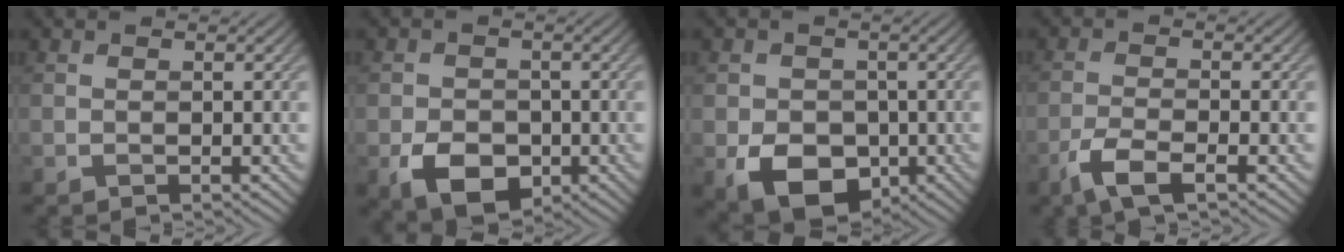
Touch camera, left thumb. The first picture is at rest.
{"total": 5.8, "force": [-2.3, 4.2, 3.3], "torque": [-0.063, -0.014, -0.043]}
{"total": 7.3, "force": [-2.4, 5.5, 4.1], "torque": [-0.080, -0.021, -0.045]}
{"total": 4.4, "force": [-2.8, 1.0, 3.3], "torque": [-0.075, -0.006, -0.063]}